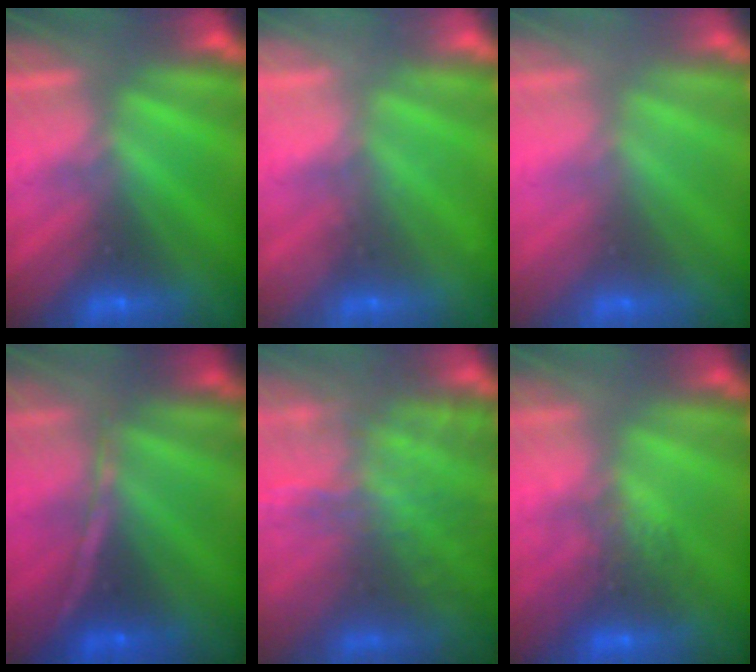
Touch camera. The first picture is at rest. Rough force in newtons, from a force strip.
{"total": 2.2}
{"total": 2.4}
{"total": 1.3}
{"total": 7.2}
{"total": 2.7}